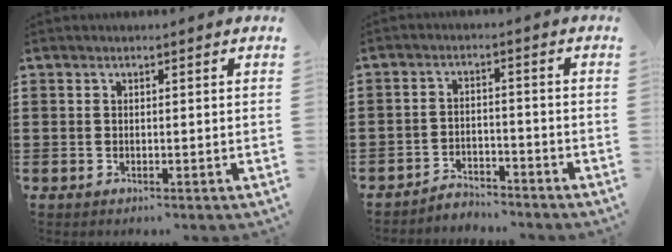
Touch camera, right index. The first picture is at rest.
{"total": 3.5, "force": [-3.4, 0.4, -0.1], "torque": [-0.008, 0.002, -0.074]}